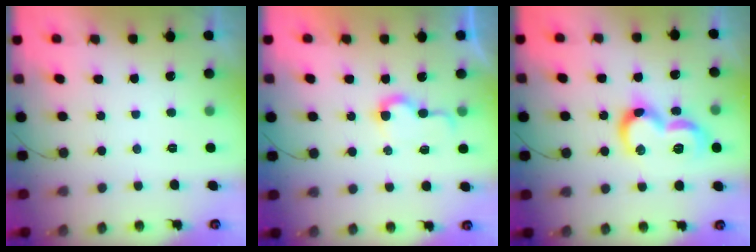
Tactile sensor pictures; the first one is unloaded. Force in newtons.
{"total": 5.1, "press": 5.1, "slide": 0.6}
{"total": 13.8, "press": 13.7, "slide": 1.2}